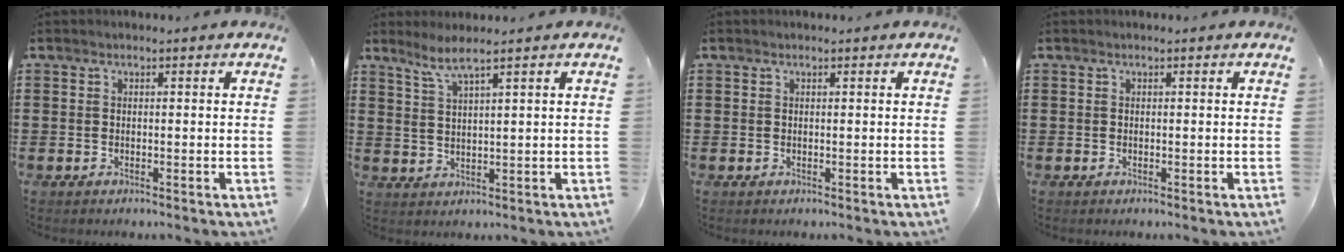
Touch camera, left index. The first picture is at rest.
{"total": 3.4, "force": [2.5, -0.3, 2.3], "torque": [-0.052, -0.001, 0.044]}
{"total": 0.0}
{"total": 0.0}